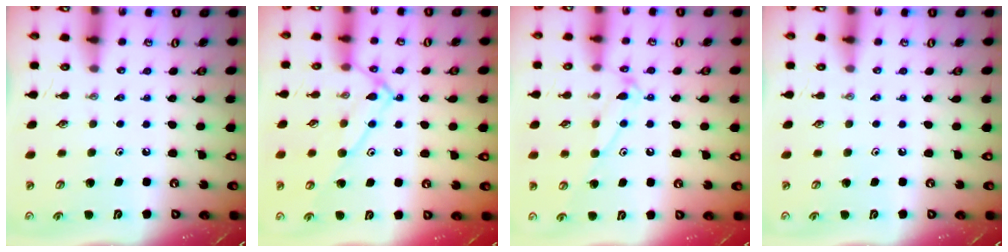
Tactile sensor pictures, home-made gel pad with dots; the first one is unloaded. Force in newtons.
{"total": 11.6, "press": 11.6, "slide": 0.5}
{"total": 10.1, "press": 10.1, "slide": 0.6}
{"total": 0.0}